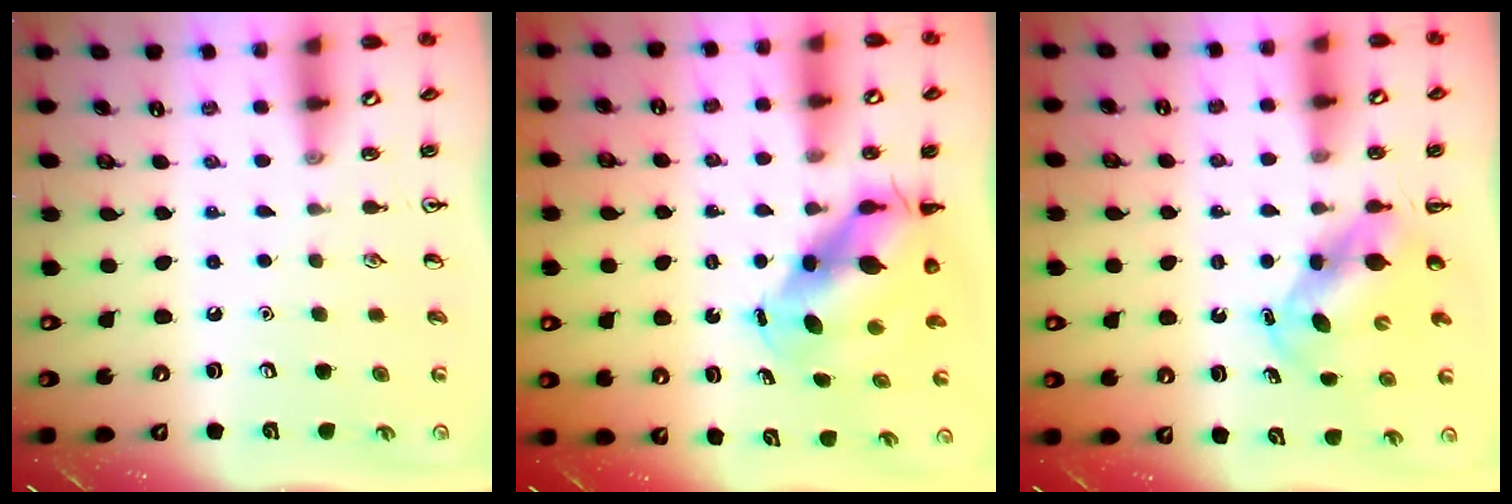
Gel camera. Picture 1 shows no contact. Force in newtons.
{"total": 8.4, "press": 8.2, "slide": 1.9}
{"total": 5.6, "press": 5.5, "slide": 0.8}